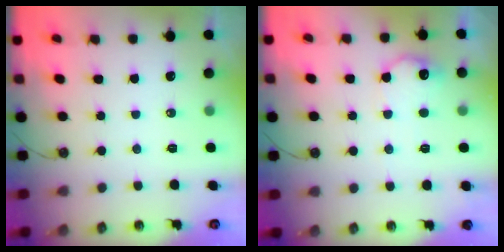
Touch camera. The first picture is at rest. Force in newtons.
{"total": 10.8, "press": 10.8, "slide": 0.5}